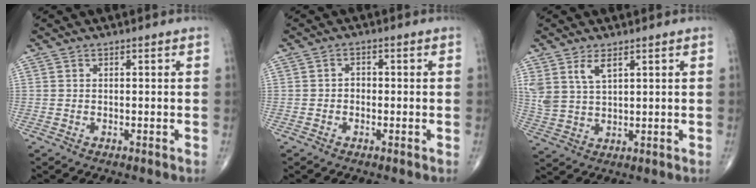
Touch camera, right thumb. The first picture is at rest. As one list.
[{"total": 1.5, "force": [-0.3, 1.2, 0.8], "torque": [0.001, 0.007, -0.009]}, {"total": 5.5, "force": [3.2, 2.4, 3.7], "torque": [-0.073, -0.013, 0.073]}]